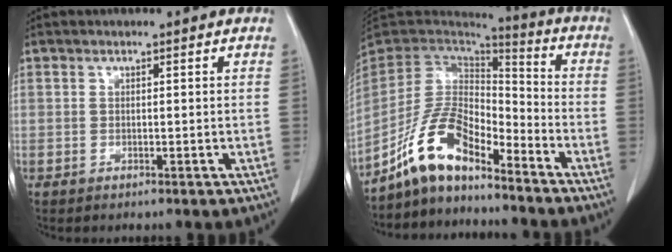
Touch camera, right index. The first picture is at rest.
{"total": 11.3, "force": [-8.6, 4.0, 6.1], "torque": [-0.127, 0.030, -0.161]}